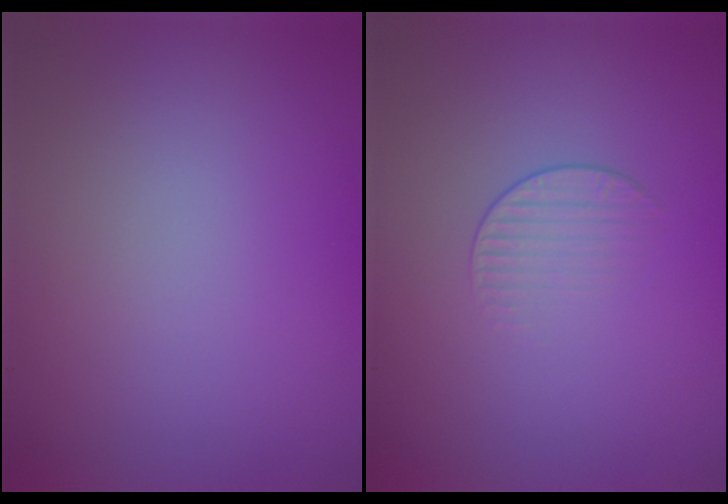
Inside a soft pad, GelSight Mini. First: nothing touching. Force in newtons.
{"total": 1.2, "press": 0.4, "slide": 1.2}